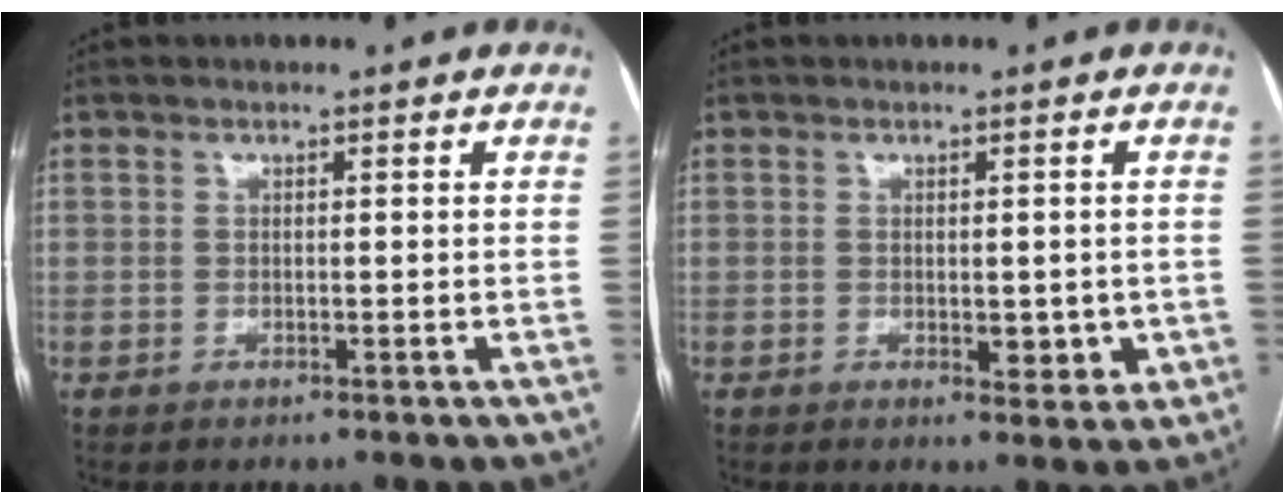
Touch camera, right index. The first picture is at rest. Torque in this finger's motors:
{"motor_torque": [0.08, 0.09, 0.08, 0.05]}